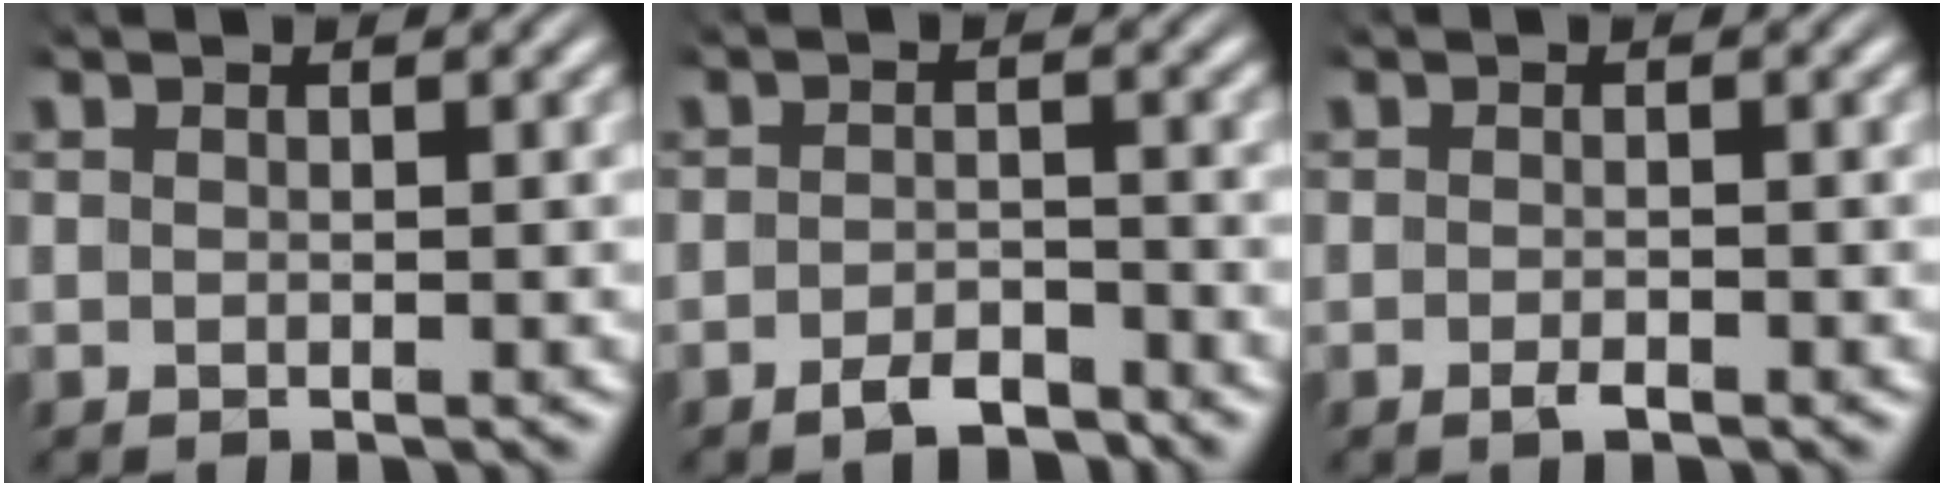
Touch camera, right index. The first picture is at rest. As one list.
[{"total": 3.3, "force": [-3.1, 1.0, 0.7], "torque": [-0.012, -0.005, -0.054]}, {"total": 1.5, "force": [-1.2, 0.8, 0.3], "torque": [-0.013, 0.003, -0.024]}]